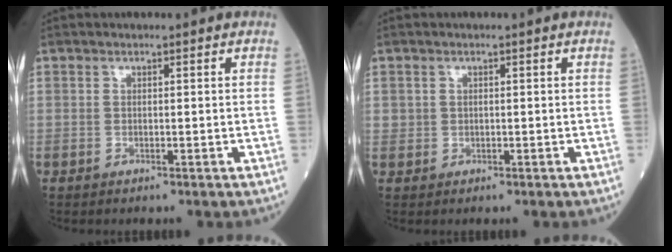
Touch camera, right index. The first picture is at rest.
{"total": 1.1, "force": [0.3, 1.0, 0.2], "torque": [0.004, 0.003, 0.003]}